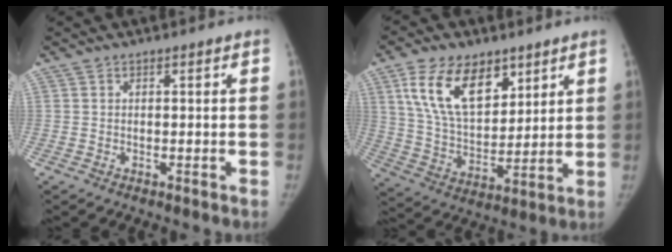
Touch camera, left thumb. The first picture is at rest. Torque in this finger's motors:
{"motor_torque": [0.51, 0.46, 1.71, -1.07, 0.50]}